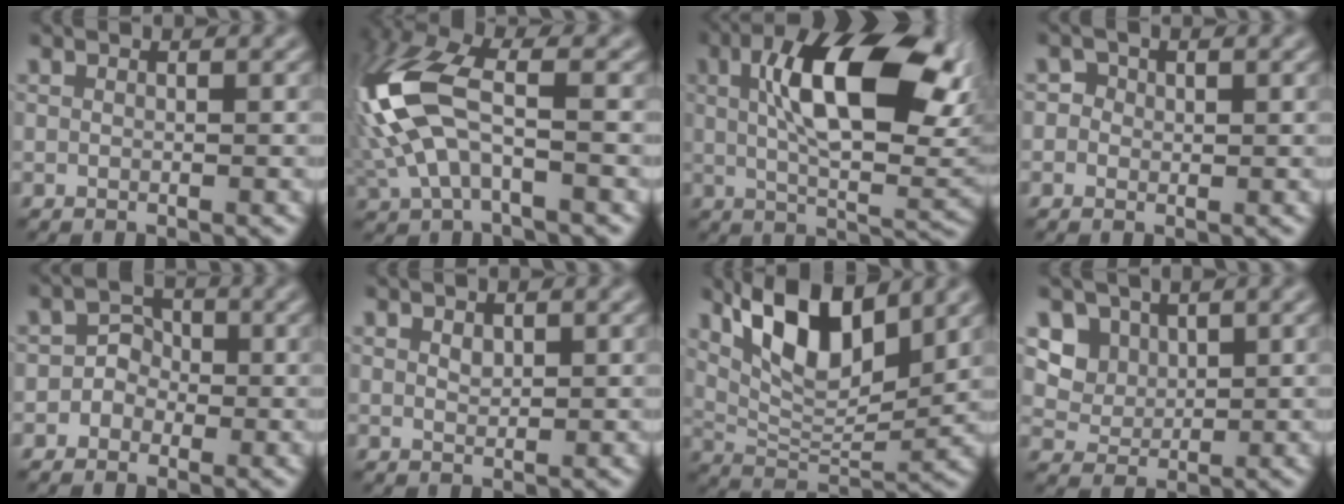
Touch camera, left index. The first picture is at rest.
{"total": 9.5, "force": [-0.1, 4.5, 8.4], "torque": [-0.202, 0.021, -0.019]}
{"total": 13.3, "force": [3.4, 5.7, 11.5], "torque": [-0.164, 0.008, 0.050]}
{"total": 1.1, "force": [0.1, 1.0, 0.4], "torque": [-0.004, -0.002, -0.001]}
{"total": 2.3, "force": [-0.7, 2.1, 0.7], "torque": [0.016, 0.009, -0.026]}
{"total": 1.0, "force": [0.6, 0.5, 0.6], "torque": [-0.014, 0.000, 0.013]}
{"total": 9.2, "force": [4.8, 3.7, 6.9], "torque": [-0.126, 0.002, 0.090]}
{"total": 2.8, "force": [1.4, 2.2, 1.1], "torque": [-0.031, -0.014, 0.035]}